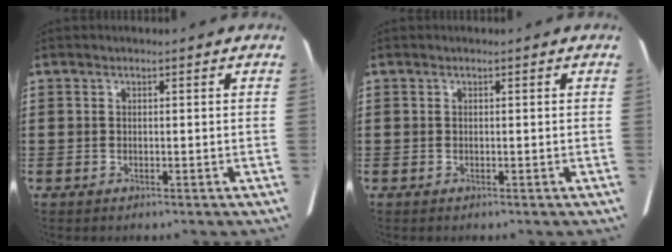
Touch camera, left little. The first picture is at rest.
{"total": 0.0}